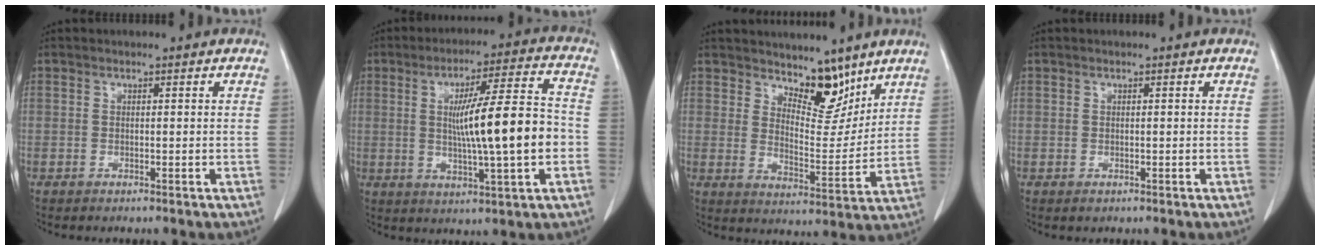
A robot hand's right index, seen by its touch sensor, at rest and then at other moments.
{"total": 14.1, "force": [-0.9, 0.8, 14.1], "torque": [-0.227, 0.009, -0.011]}
{"total": 8.2, "force": [6.5, 3.0, 4.0], "torque": [-0.055, -0.010, 0.112]}
{"total": 0.5, "force": [-0.1, 0.5, 0.1], "torque": [0.000, 0.002, -0.001]}